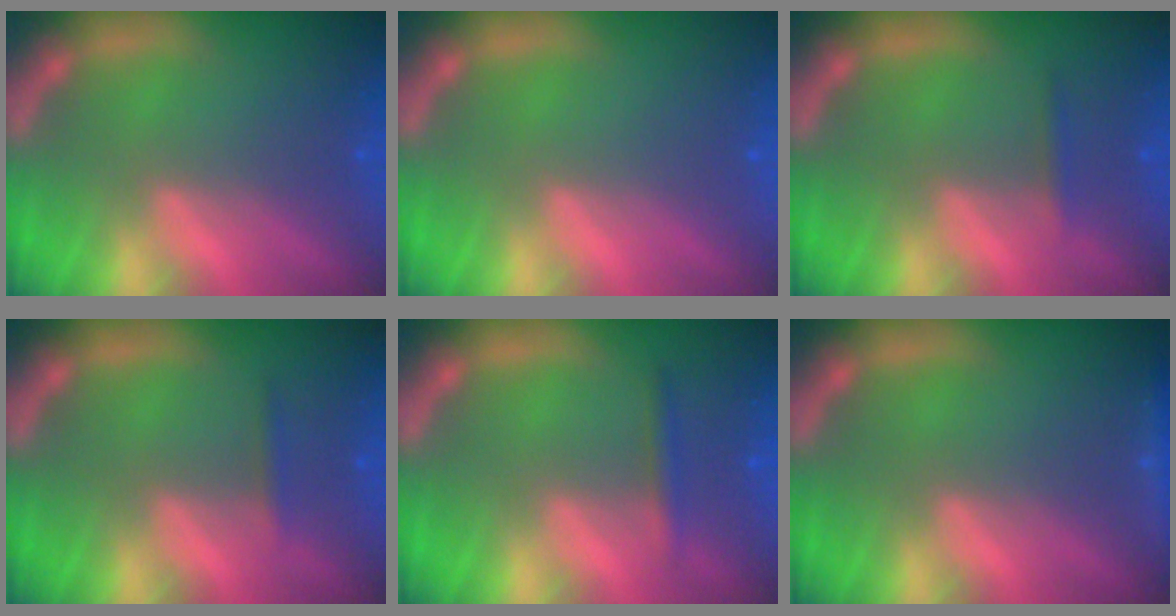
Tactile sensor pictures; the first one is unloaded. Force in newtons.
{"total": 0.0}
{"total": 0.9}
{"total": 0.9}
{"total": 1.4}
{"total": 1.4}